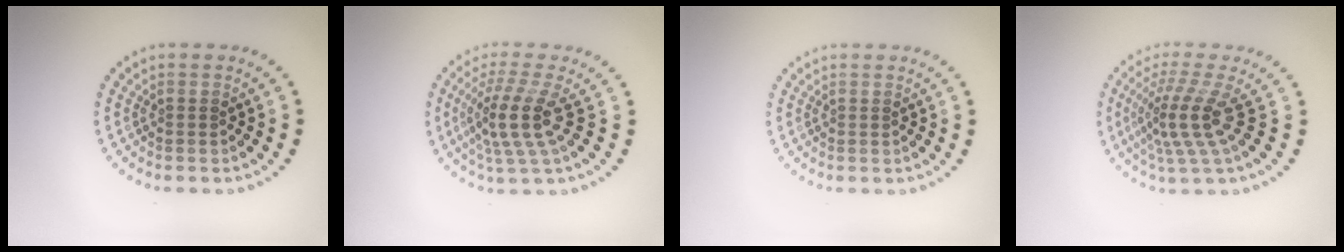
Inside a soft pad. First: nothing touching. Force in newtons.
{"total": 4.3, "press": 3.5, "slide": 2.5}
{"total": 0.0}
{"total": 4.4, "press": 2.9, "slide": 3.2}